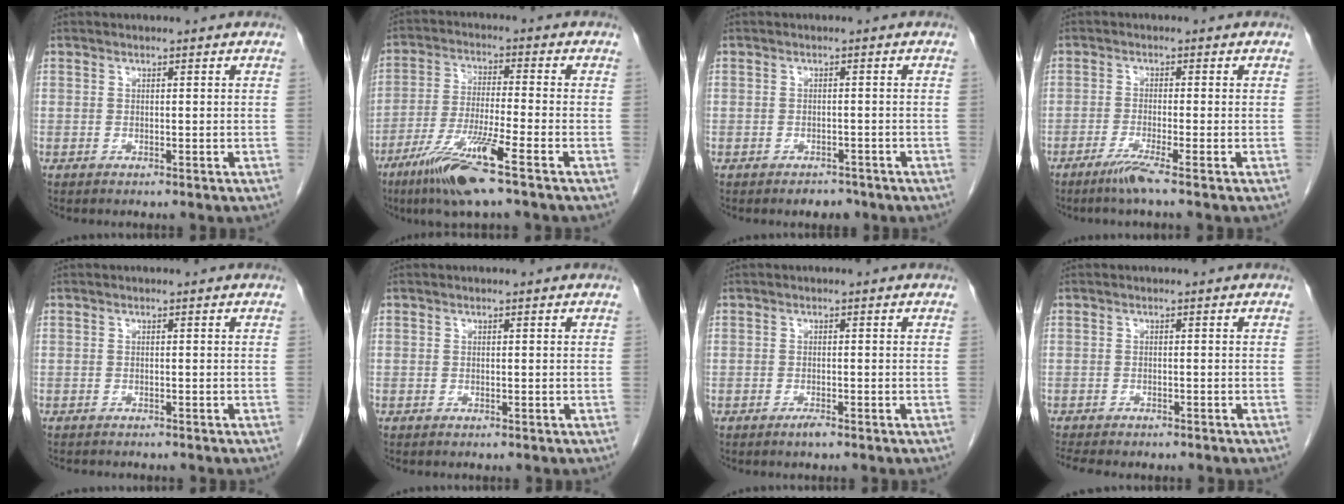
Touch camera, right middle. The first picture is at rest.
{"total": 11.0, "force": [-6.6, -0.3, 8.8], "torque": [-0.178, -0.030, -0.127]}
{"total": 2.2, "force": [-1.7, 1.3, 0.5], "torque": [-0.008, 0.003, -0.020]}
{"total": 3.3, "force": [-2.3, -0.9, 2.2], "torque": [-0.049, -0.010, -0.052]}
{"total": 2.9, "force": [-2.7, 0.7, 1.0], "torque": [-0.016, -0.005, -0.033]}
{"total": 0.0}
{"total": 1.1, "force": [-0.8, 0.0, 0.7], "torque": [-0.015, -0.001, -0.014]}
{"total": 6.4, "force": [-5.5, 1.7, 2.8], "torque": [-0.043, -0.006, -0.075]}